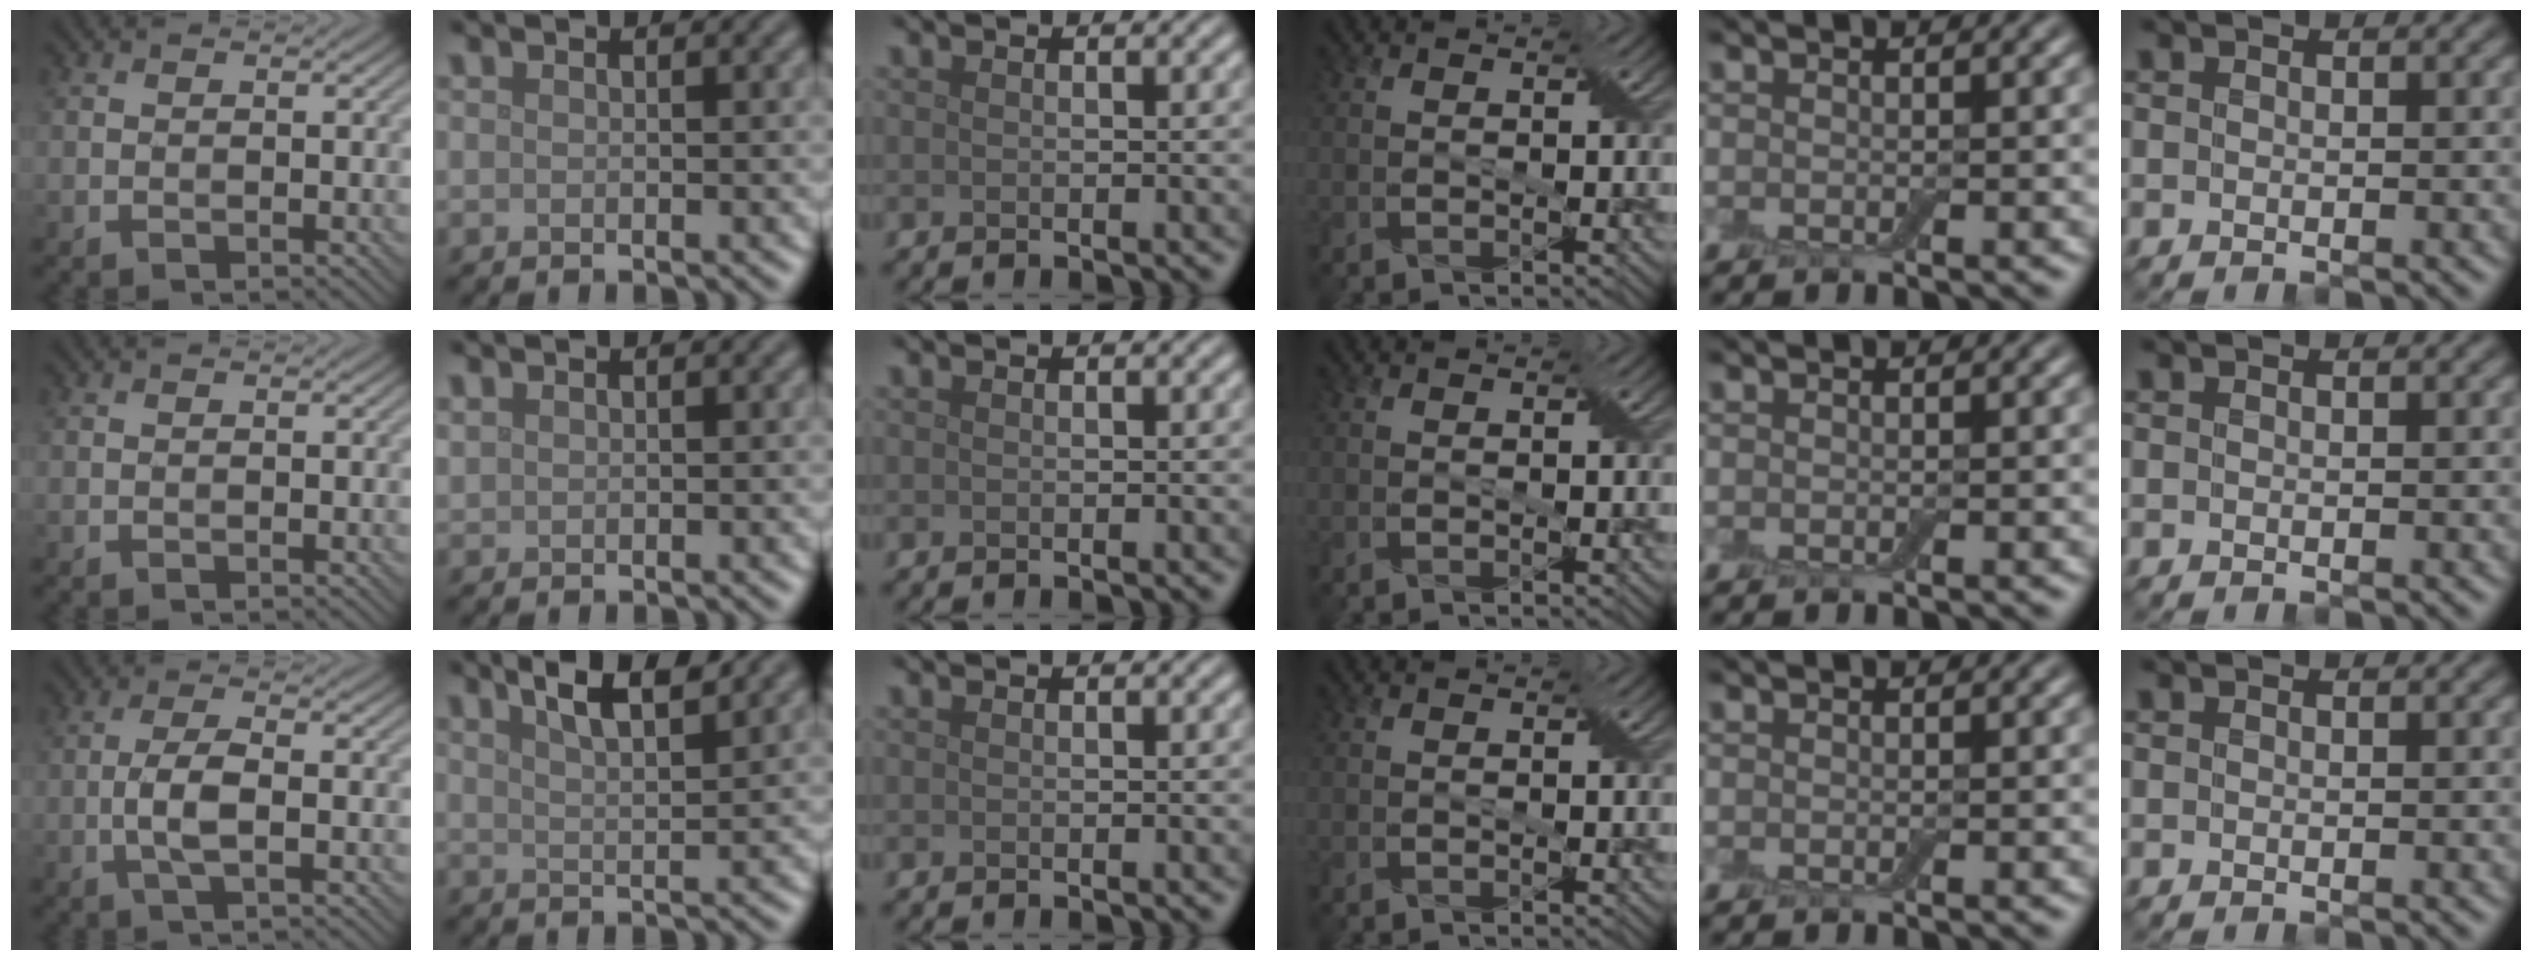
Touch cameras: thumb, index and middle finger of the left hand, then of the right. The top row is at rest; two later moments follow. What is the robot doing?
{"motion": "shake", "object": "box of matches"}